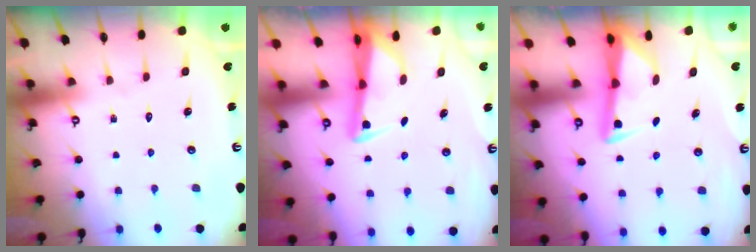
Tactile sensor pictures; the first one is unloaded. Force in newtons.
{"total": 2.6, "press": 2.6, "slide": 0.5}
{"total": 3.0, "press": 2.9, "slide": 0.4}